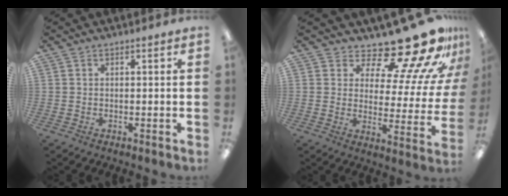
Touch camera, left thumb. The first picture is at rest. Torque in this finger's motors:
{"motor_torque": [0.09, 0.56, 0.03, -0.32, 0.01]}